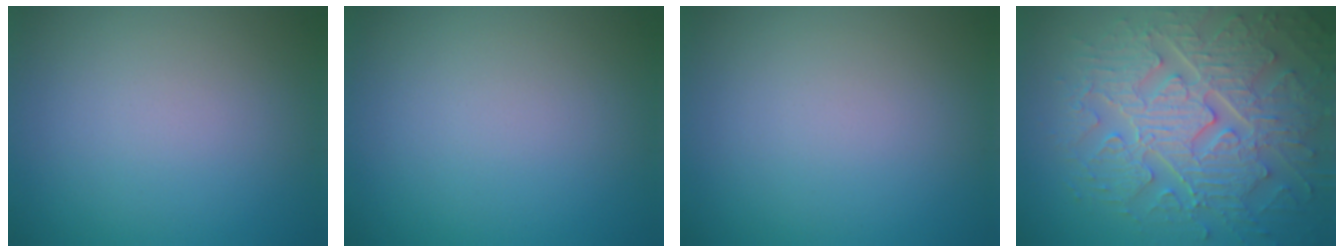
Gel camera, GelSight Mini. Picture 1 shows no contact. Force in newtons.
{"total": 0.0}
{"total": 0.0}
{"total": 9.3, "press": 6.8, "slide": 6.4}